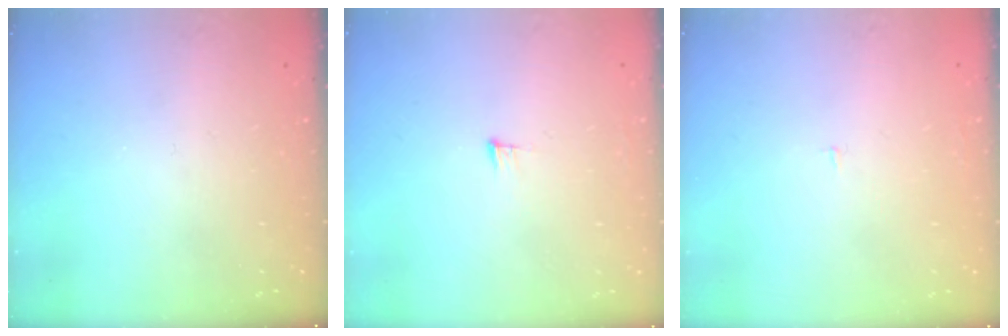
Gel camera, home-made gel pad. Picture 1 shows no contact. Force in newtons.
{"total": 5.2, "press": 5.0, "slide": 1.3}
{"total": 1.2, "press": 1.2, "slide": 0.1}